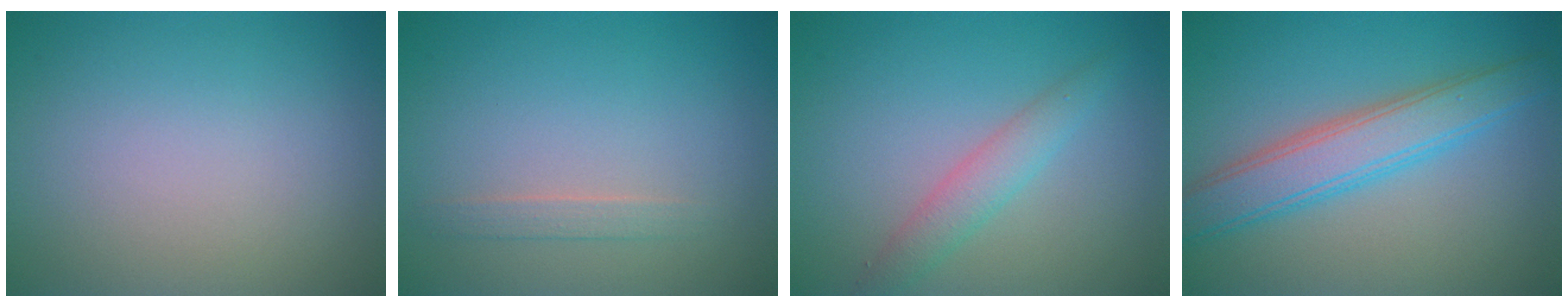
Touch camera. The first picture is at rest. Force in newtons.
{"total": 1.1, "press": 1.1, "slide": 0.1}
{"total": 2.7, "press": 2.7, "slide": 0.2}
{"total": 5.1, "press": 5.1, "slide": 0.1}